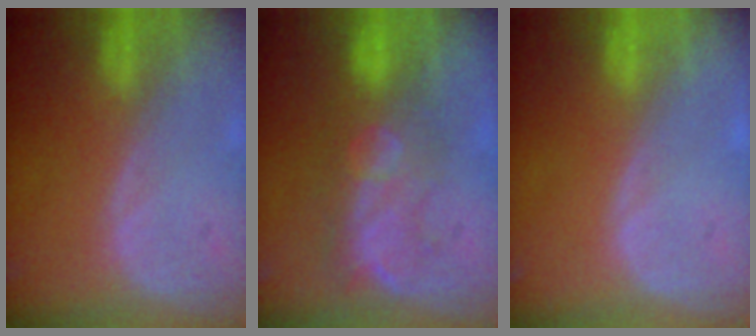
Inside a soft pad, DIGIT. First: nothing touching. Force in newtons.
{"total": 7.6, "press": 7.3, "slide": 2.1}
{"total": 0.0}